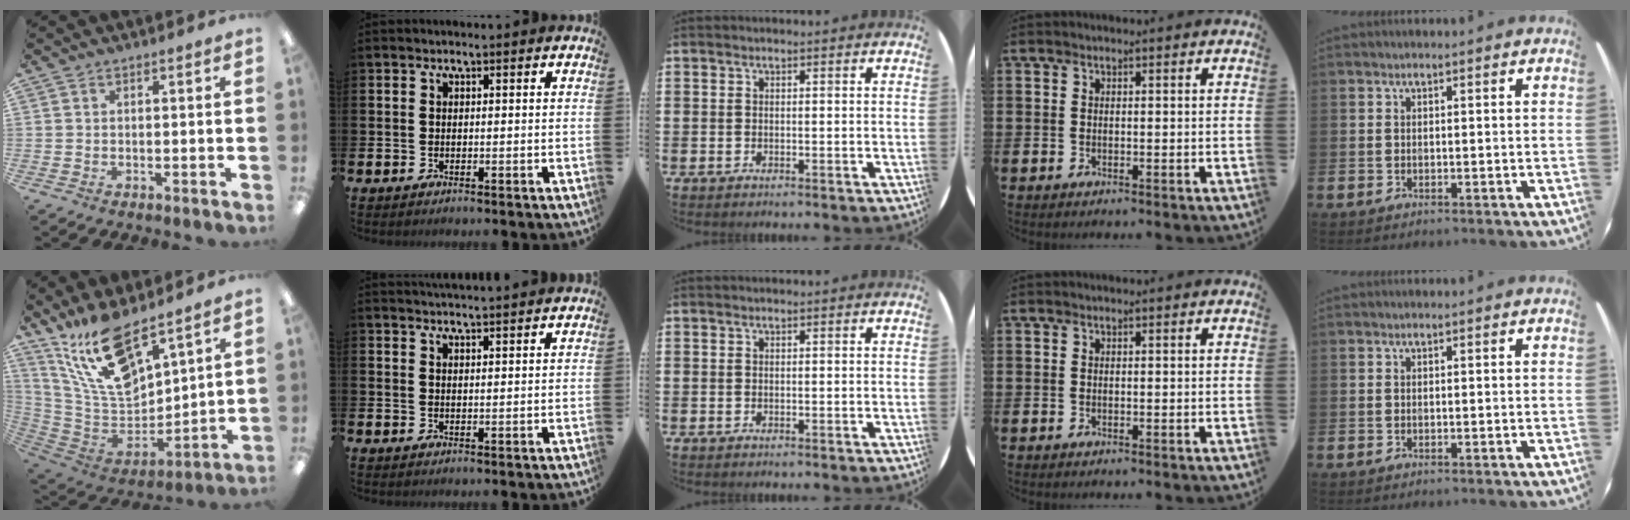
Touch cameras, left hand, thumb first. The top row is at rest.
{"thumb": {"total": 18.6, "force": [13.2, 7.5, 10.7], "torque": [-0.217, -0.084, 0.236]}, "index": {"total": 2.6, "force": [2.6, -0.3, 0.0], "torque": [-0.002, -0.013, 0.048]}}